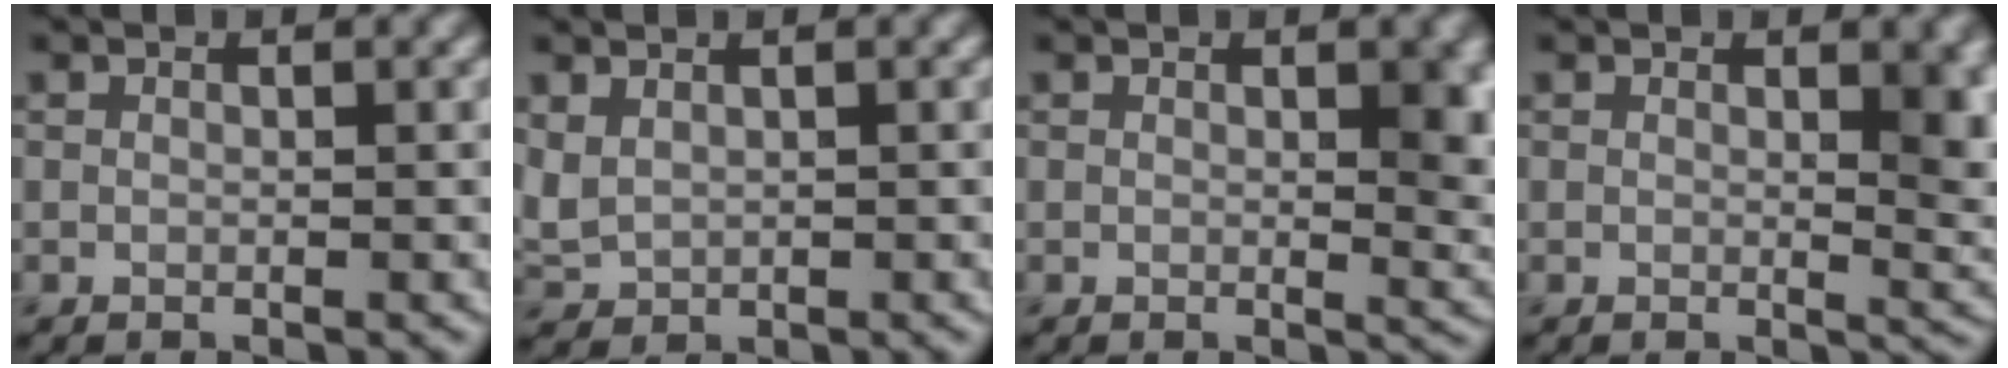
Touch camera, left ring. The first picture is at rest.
{"total": 1.6, "force": [0.7, 1.1, 0.9], "torque": [-0.028, 0.000, 0.021]}
{"total": 4.2, "force": [0.9, 1.4, 3.8], "torque": [-0.037, -0.002, 0.015]}
{"total": 4.4, "force": [1.2, 1.5, 3.9], "torque": [-0.037, -0.005, 0.020]}